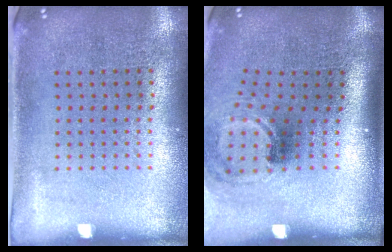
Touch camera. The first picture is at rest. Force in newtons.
{"total": 1.8, "press": 1.2, "slide": 1.4}